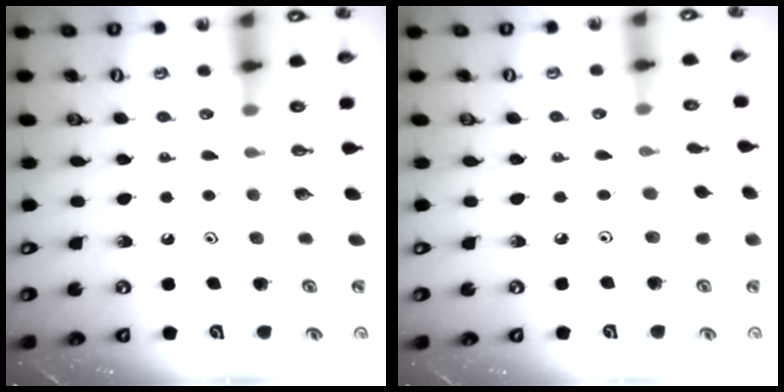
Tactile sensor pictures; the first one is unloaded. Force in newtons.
{"total": 1.7, "press": 1.6, "slide": 0.4}